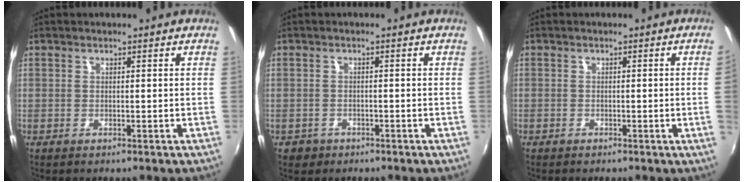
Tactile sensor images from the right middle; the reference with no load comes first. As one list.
[{"total": 2.5, "force": [-1.4, 2.0, 0.6], "torque": [-0.019, 0.000, -0.020]}, {"total": 1.7, "force": [-0.2, -1.1, 1.4], "torque": [-0.017, -0.011, 0.001]}]